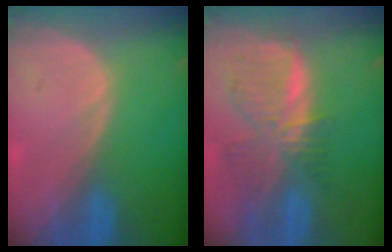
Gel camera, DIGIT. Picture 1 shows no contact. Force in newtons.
{"total": 8.7, "press": 7.5, "slide": 4.3}